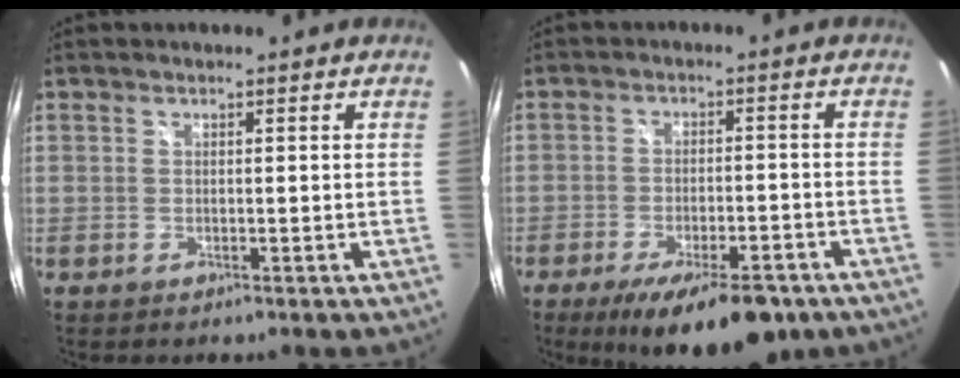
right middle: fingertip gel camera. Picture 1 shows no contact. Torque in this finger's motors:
{"motor_torque": [1.06, -1.07, 0.36, 0.19]}